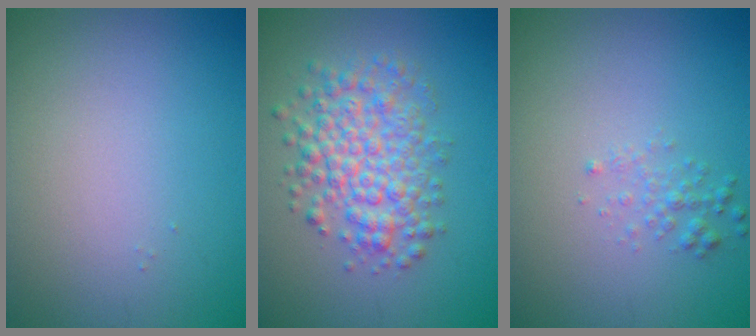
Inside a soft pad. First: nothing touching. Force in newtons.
{"total": 5.2, "press": 5.2, "slide": 0.1}
{"total": 1.2, "press": 1.2, "slide": 0.0}